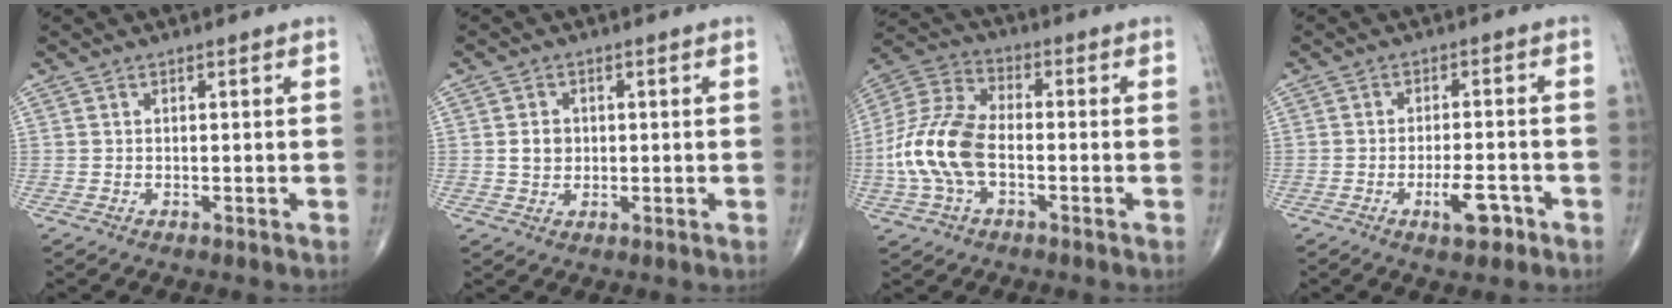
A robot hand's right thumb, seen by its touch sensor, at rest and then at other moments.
{"total": 3.2, "force": [0.2, 2.6, 1.8], "torque": [-0.019, 0.002, 0.006]}
{"total": 14.6, "force": [-2.7, 8.4, 11.6], "torque": [-0.255, 0.030, -0.054]}
{"total": 5.4, "force": [-2.7, 1.9, 4.3], "torque": [-0.065, 0.011, -0.039]}